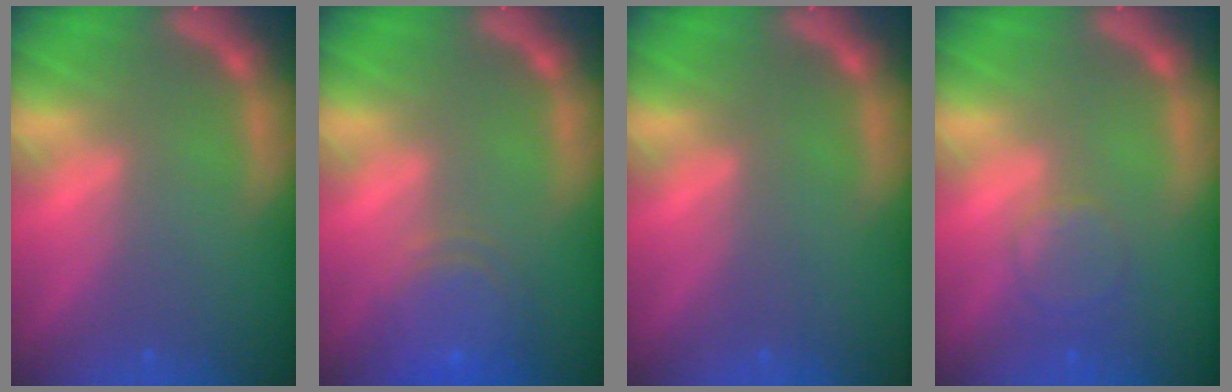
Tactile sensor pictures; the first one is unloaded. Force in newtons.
{"total": 5.5}
{"total": 0.0}
{"total": 2.9}